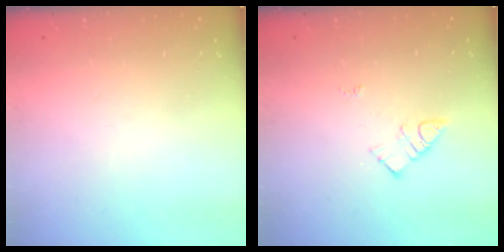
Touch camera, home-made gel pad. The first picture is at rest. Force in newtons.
{"total": 6.6, "press": 6.6, "slide": 0.7}